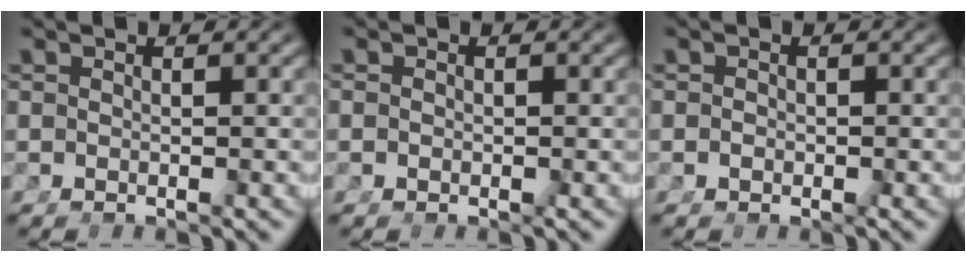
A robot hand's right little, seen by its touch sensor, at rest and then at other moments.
{"total": 0.5, "force": [-0.4, -0.1, 0.3], "torque": [-0.007, -0.009, -0.002]}
{"total": 0.6, "force": [-0.5, -0.2, 0.2], "torque": [-0.004, -0.008, -0.003]}